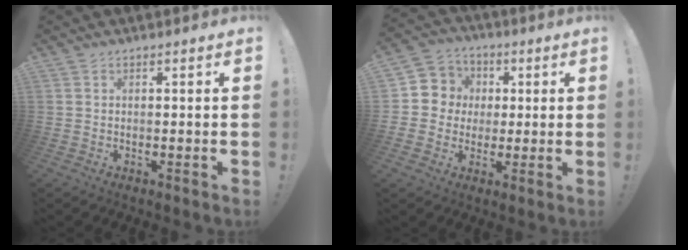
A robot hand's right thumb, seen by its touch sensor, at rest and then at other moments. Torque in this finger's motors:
{"motor_torque": [-0.33, 0.34, 0.03, 0.27, 0.00]}